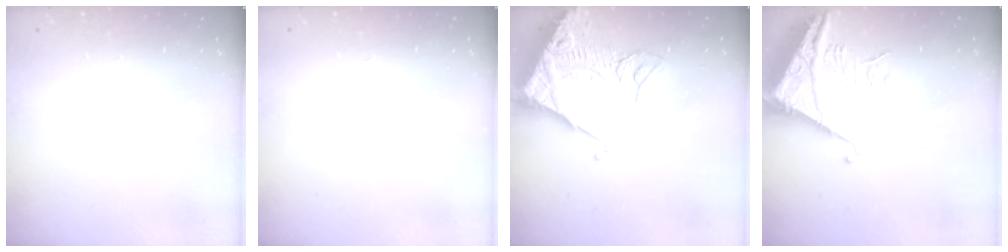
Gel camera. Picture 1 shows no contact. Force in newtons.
{"total": 1.5, "press": 1.5, "slide": 0.1}
{"total": 17.3, "press": 17.2, "slide": 2.1}
{"total": 7.0, "press": 7.0, "slide": 0.8}